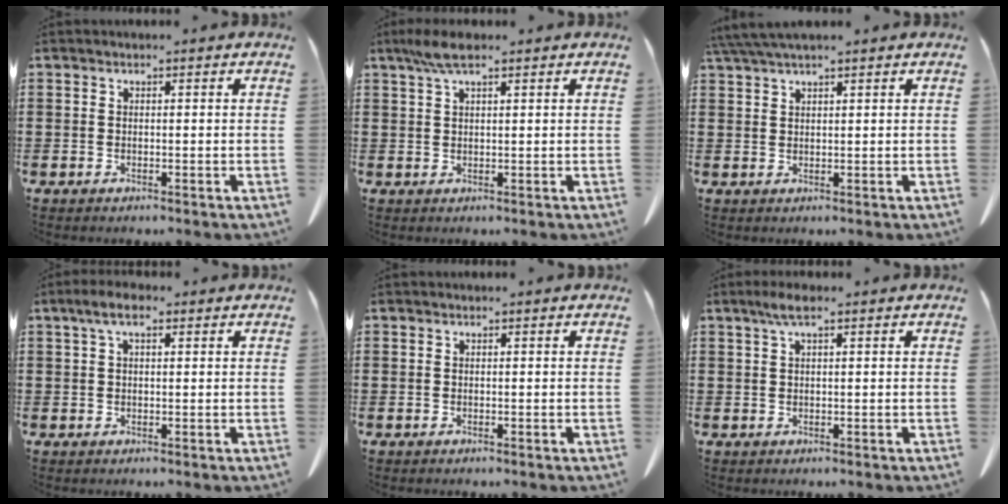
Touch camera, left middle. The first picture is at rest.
{"total": 4.1, "force": [2.4, 1.0, 3.2], "torque": [-0.067, 0.003, 0.043]}
{"total": 3.2, "force": [2.6, 0.2, 2.0], "torque": [-0.046, 0.002, 0.049]}
{"total": 3.8, "force": [1.7, 1.3, 3.2], "torque": [-0.067, 0.008, 0.028]}
{"total": 0.0}
{"total": 2.5, "force": [1.1, 0.4, 2.2], "torque": [-0.045, 0.003, 0.020]}